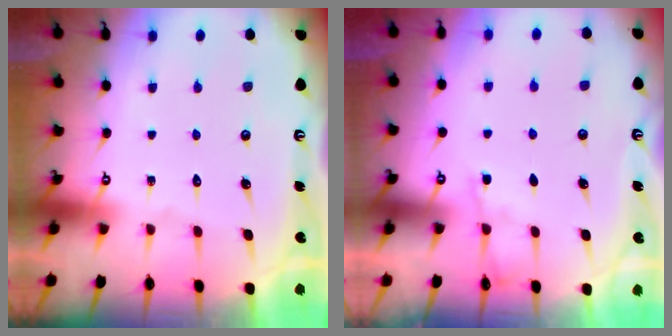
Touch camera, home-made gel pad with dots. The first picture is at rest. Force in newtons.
{"total": 2.5, "press": 2.5, "slide": 0.4}